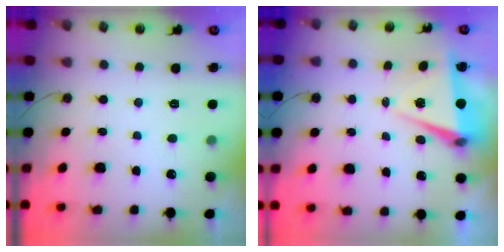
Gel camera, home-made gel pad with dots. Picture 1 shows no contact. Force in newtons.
{"total": 6.7, "press": 5.2, "slide": 4.2}